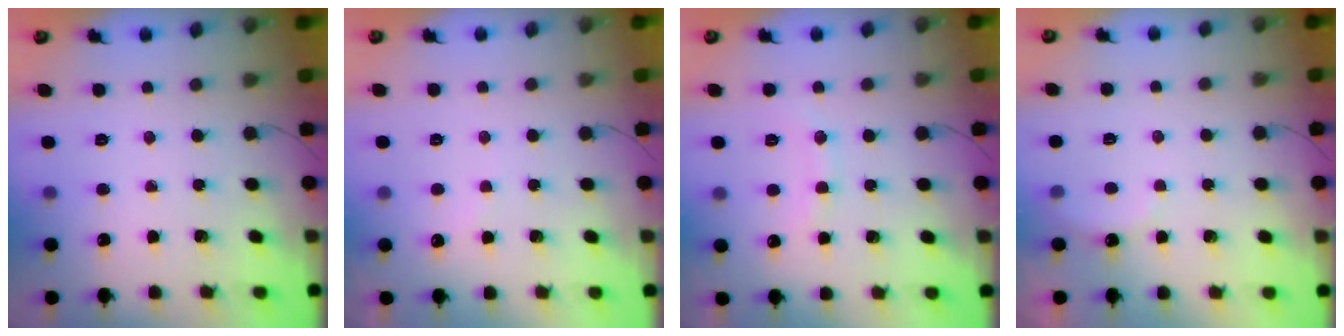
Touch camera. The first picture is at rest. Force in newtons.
{"total": 5.3, "press": 5.2, "slide": 1.0}
{"total": 9.1, "press": 9.0, "slide": 0.9}
{"total": 4.0, "press": 3.9, "slide": 0.9}